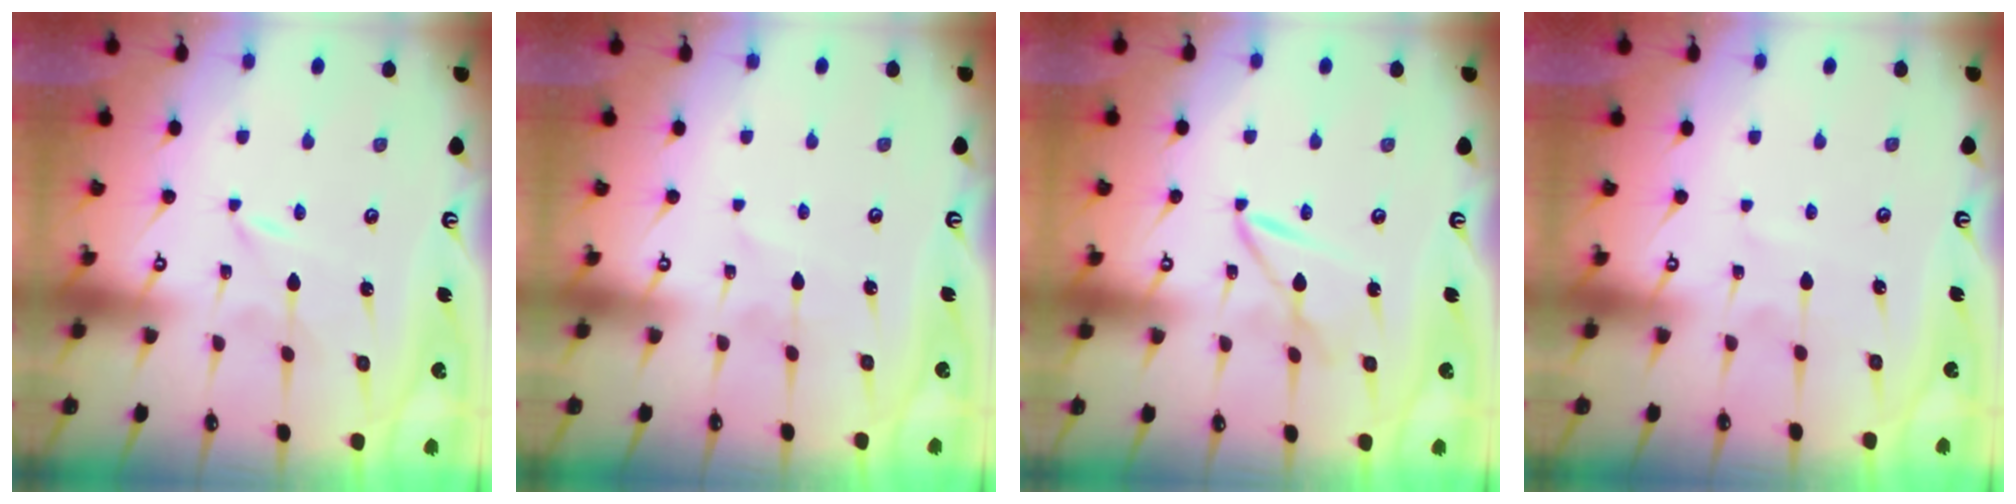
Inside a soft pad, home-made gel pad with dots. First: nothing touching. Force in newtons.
{"total": 2.7, "press": 2.7, "slide": 0.3}
{"total": 5.3, "press": 5.3, "slide": 0.5}
{"total": 2.4, "press": 2.4, "slide": 0.3}